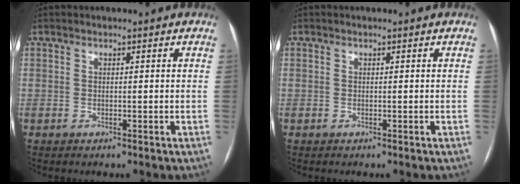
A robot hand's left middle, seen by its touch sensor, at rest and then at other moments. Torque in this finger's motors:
{"motor_torque": [0.03, 0.16, 0.00, 0.00]}